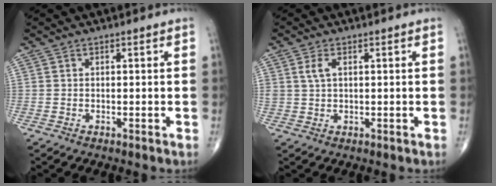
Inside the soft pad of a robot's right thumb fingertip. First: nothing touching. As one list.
[{"total": 2.6, "force": [0.9, 1.4, 2.0], "torque": [-0.042, 0.004, 0.020]}]